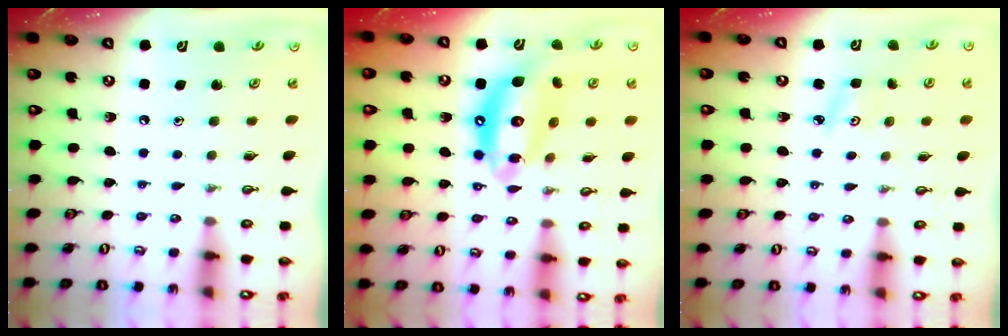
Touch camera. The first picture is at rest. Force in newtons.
{"total": 16.0, "press": 15.9, "slide": 1.9}
{"total": 2.9, "press": 2.9, "slide": 0.5}